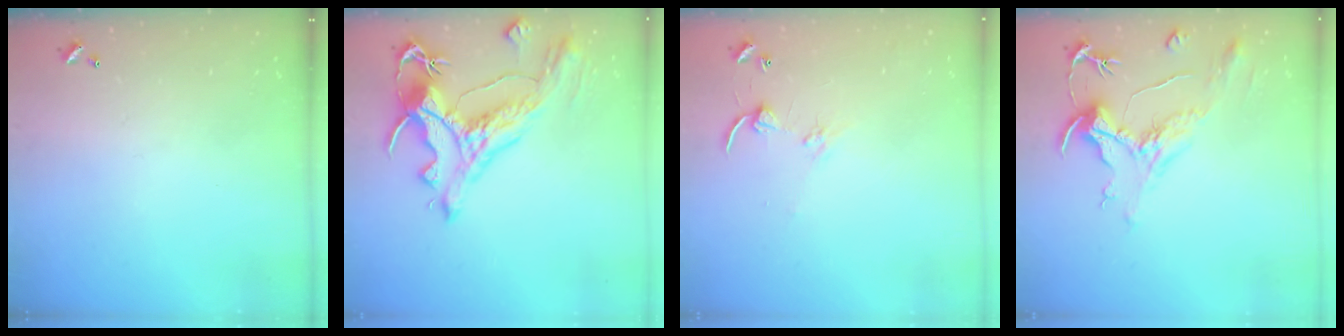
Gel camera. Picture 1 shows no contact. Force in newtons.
{"total": 5.1, "press": 4.8, "slide": 1.7}
{"total": 4.6, "press": 4.6, "slide": 0.4}
{"total": 2.1, "press": 1.6, "slide": 1.3}